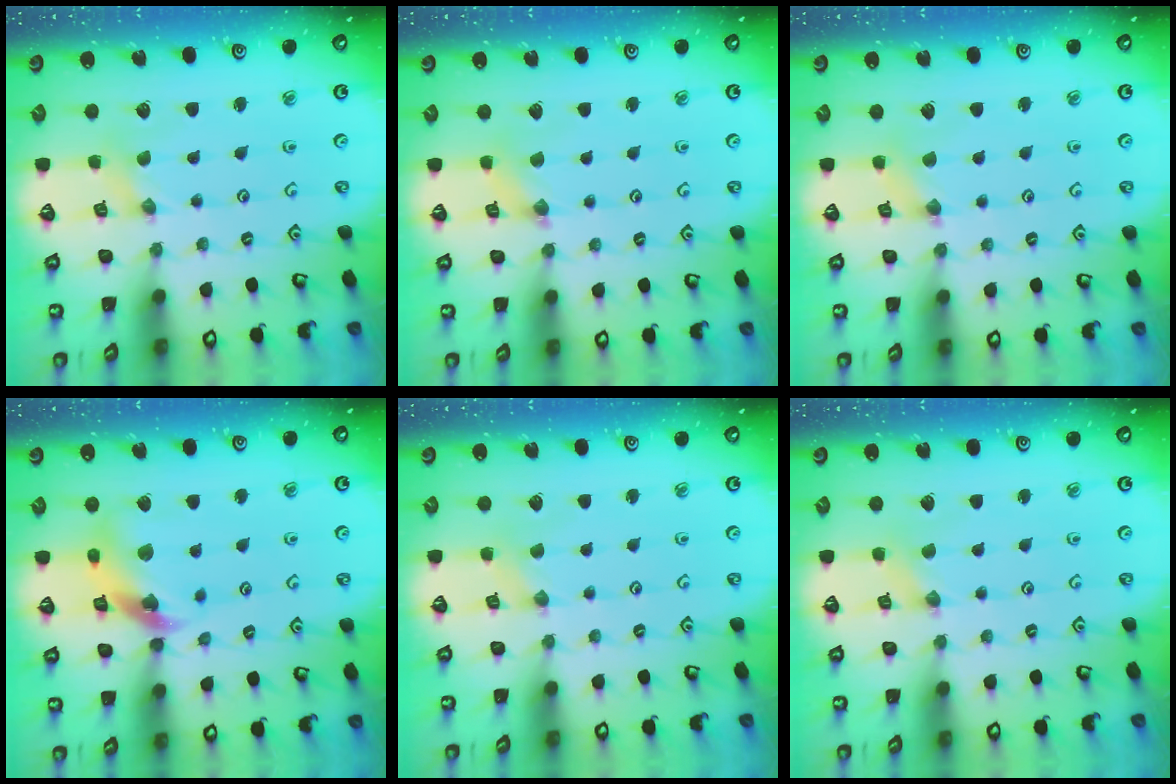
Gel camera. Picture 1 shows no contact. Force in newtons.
{"total": 1.6, "press": 1.6, "slide": 0.2}
{"total": 1.2, "press": 1.1, "slide": 0.3}
{"total": 13.8, "press": 13.7, "slide": 1.6}
{"total": 0.0}
{"total": 0.0}